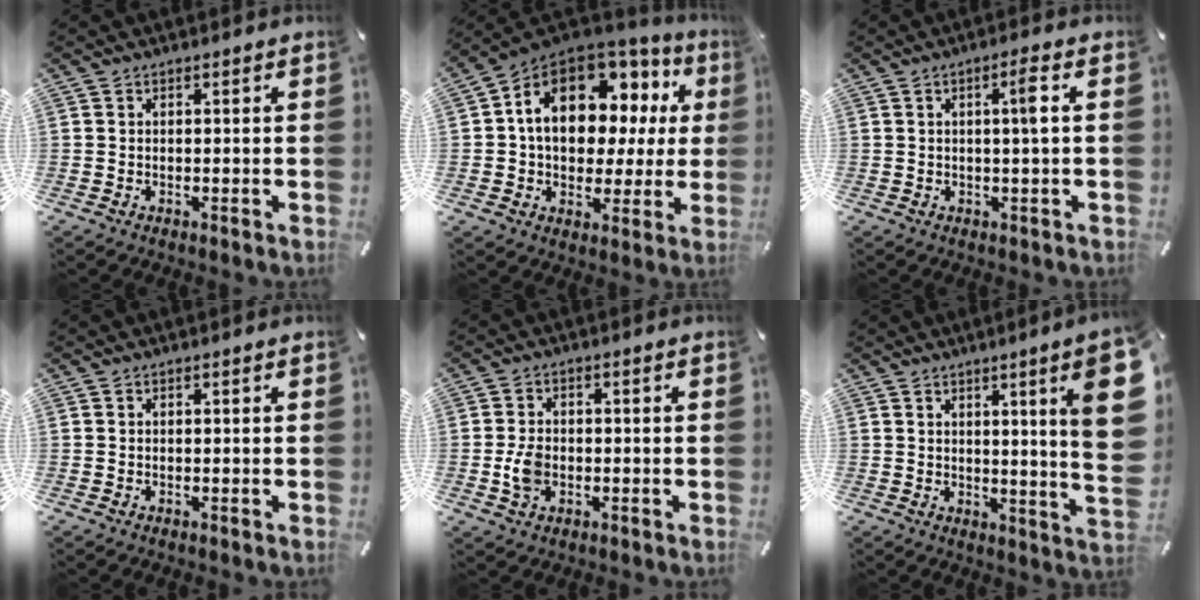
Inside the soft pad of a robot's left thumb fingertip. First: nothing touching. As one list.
[{"total": 15.8, "force": [4.6, 10.9, 10.5], "torque": [-0.166, -0.021, 0.080]}, {"total": 4.3, "force": [0.7, 0.0, 4.3], "torque": [-0.074, -0.003, 0.005]}, {"total": 0.0}, {"total": 4.8, "force": [-1.0, 3.5, 3.2], "torque": [-0.082, -0.001, -0.024]}, {"total": 14.1, "force": [4.8, 0.4, 13.2], "torque": [-0.190, -0.041, 0.066]}]